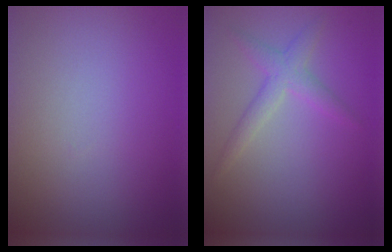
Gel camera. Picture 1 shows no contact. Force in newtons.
{"total": 2.2, "press": 2.2, "slide": 0.1}